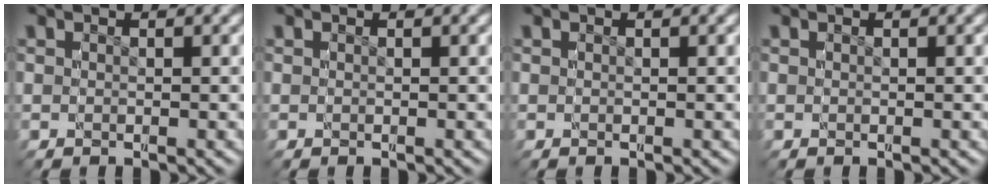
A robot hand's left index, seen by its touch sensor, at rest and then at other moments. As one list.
[{"total": 0.0}, {"total": 0.0}, {"total": 0.0}]